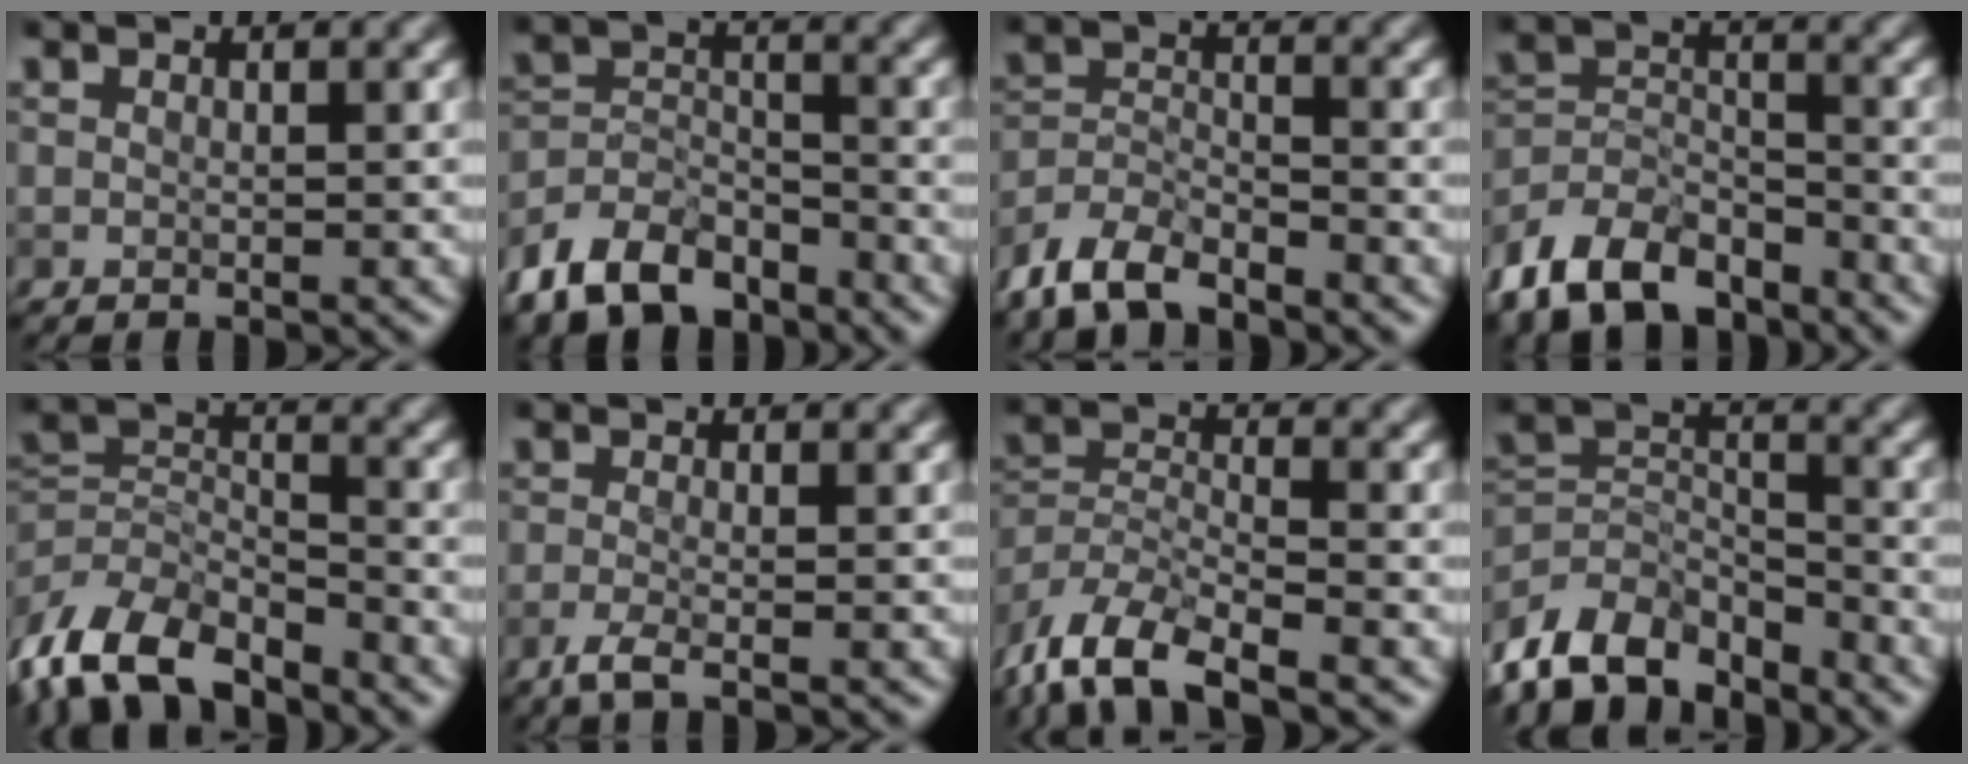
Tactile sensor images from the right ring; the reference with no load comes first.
{"total": 7.5, "force": [-5.7, 3.9, 3.1], "torque": [-0.055, -0.006, -0.118]}
{"total": 5.4, "force": [-4.5, 2.0, 2.2], "torque": [-0.040, -0.005, -0.096]}
{"total": 9.1, "force": [-6.8, 4.5, 4.0], "torque": [-0.077, -0.004, -0.139]}
{"total": 8.7, "force": [-6.0, 4.1, 4.8], "torque": [-0.095, -0.010, -0.124]}
{"total": 2.2, "force": [-1.3, 0.6, 1.7], "torque": [-0.031, -0.005, -0.037]}
{"total": 8.6, "force": [-6.3, 3.2, 4.8], "torque": [-0.092, -0.005, -0.124]}
{"total": 9.2, "force": [-6.9, 4.4, 4.1], "torque": [-0.077, -0.003, -0.141]}